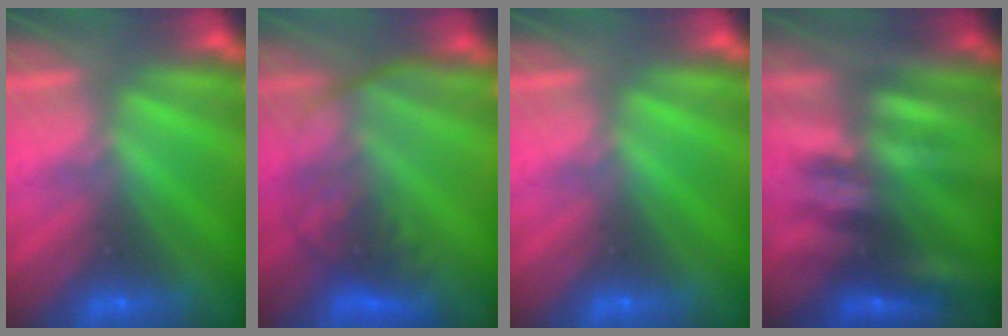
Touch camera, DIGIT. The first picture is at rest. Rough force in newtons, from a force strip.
{"total": 8.6}
{"total": 0.0}
{"total": 2.4}